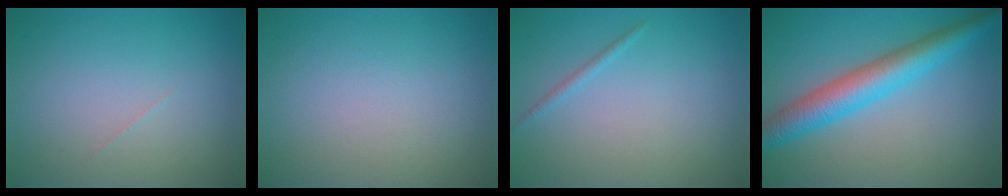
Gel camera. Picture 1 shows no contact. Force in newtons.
{"total": 0.0}
{"total": 0.7, "press": 0.7, "slide": 0.1}
{"total": 5.9, "press": 5.9, "slide": 0.0}